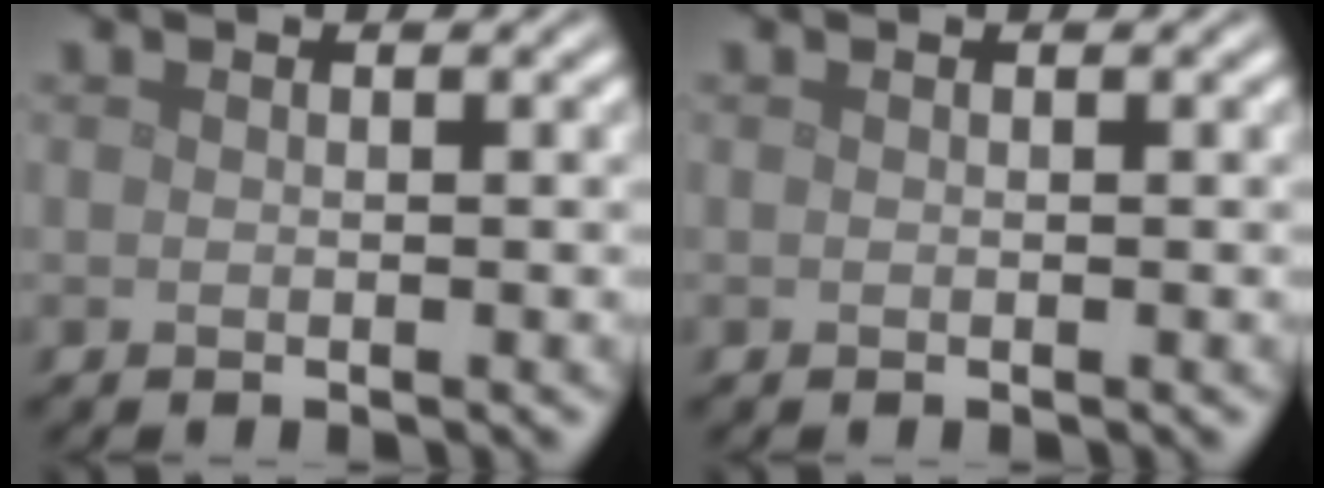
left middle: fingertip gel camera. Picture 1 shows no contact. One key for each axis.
{"total": 0.0}